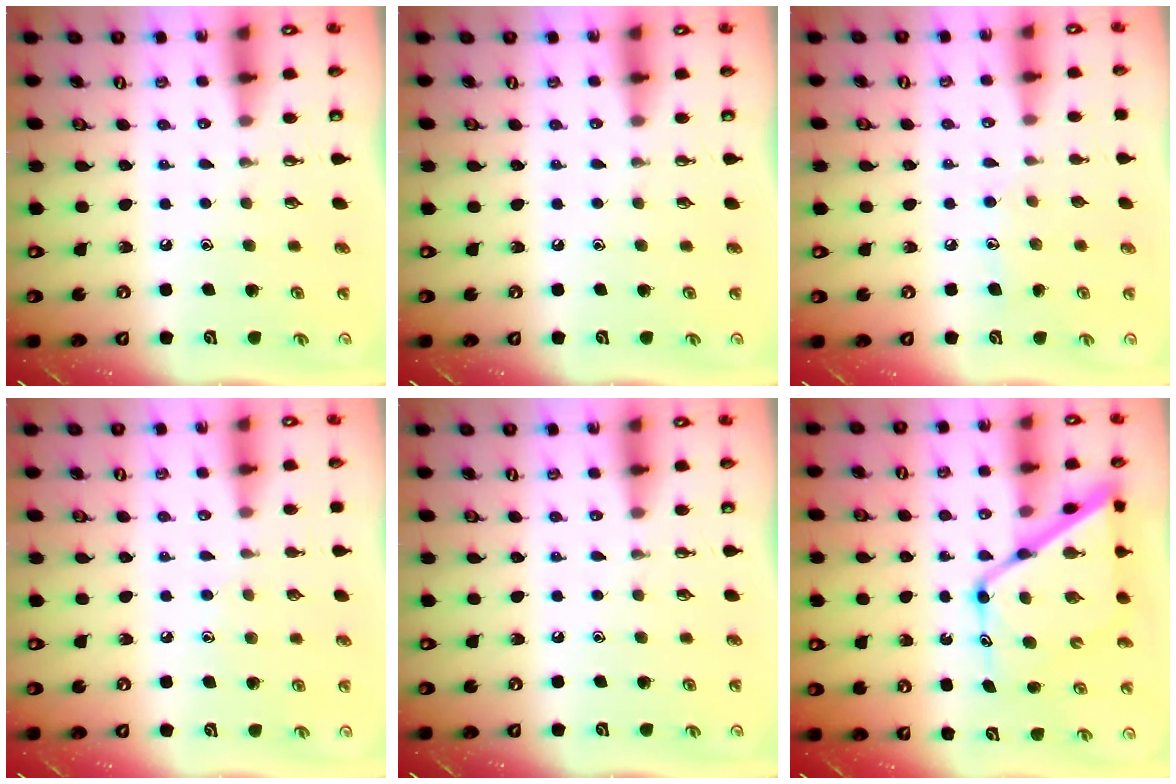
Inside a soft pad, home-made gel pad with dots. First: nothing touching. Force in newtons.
{"total": 0.0}
{"total": 6.2, "press": 6.1, "slide": 0.4}
{"total": 5.2, "press": 5.2, "slide": 0.6}
{"total": 0.0}
{"total": 16.7, "press": 16.6, "slide": 1.4}